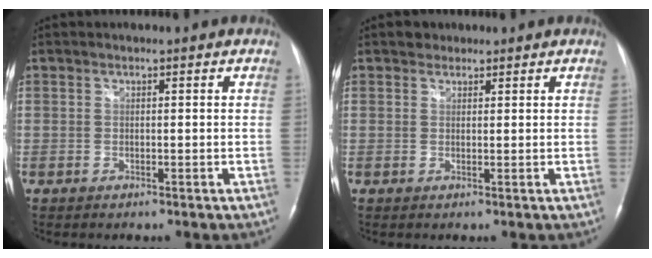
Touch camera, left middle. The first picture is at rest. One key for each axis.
{"total": 1.7, "fx": 1.2, "fy": 1.2, "fz": 0.2, "tx": -0.002, "ty": 0.009, "tz": 0.016}